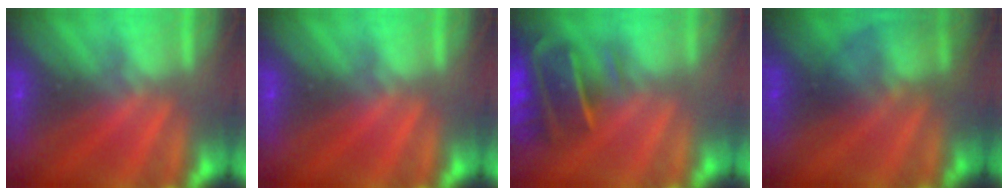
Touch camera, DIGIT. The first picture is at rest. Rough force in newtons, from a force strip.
{"total": 0.0}
{"total": 7.2}
{"total": 2.2}